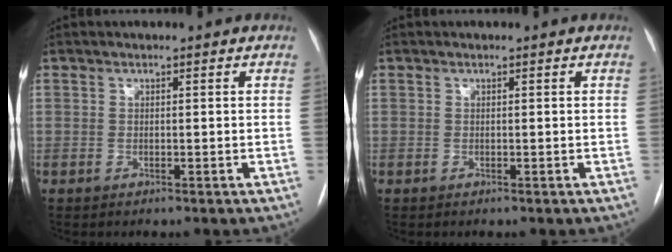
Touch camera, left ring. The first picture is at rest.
{"total": 0.0}